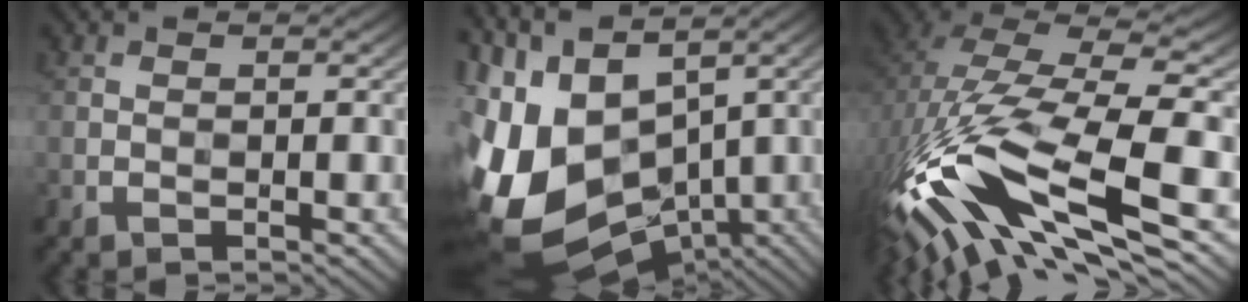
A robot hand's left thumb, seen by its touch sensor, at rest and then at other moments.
{"total": 16.3, "force": [-1.2, 10.2, 12.6], "torque": [-0.275, -0.026, 0.018]}
{"total": 17.6, "force": [-5.4, 6.8, 15.3], "torque": [-0.336, -0.006, -0.100]}